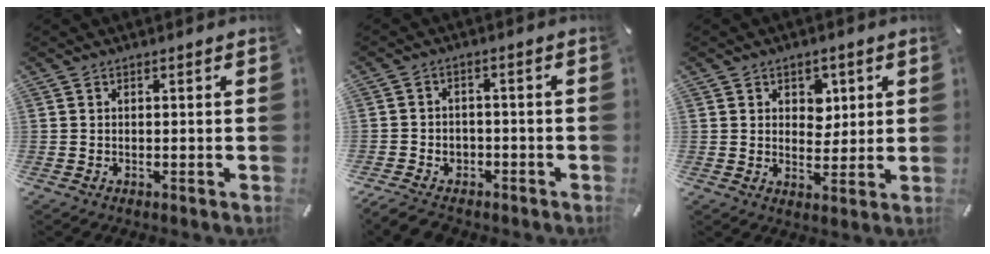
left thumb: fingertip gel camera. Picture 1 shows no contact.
{"total": 5.1, "force": [-3.3, 3.7, 1.5], "torque": [-0.035, 0.019, -0.065]}
{"total": 5.2, "force": [2.1, 4.4, 1.8], "torque": [-0.011, -0.005, 0.030]}